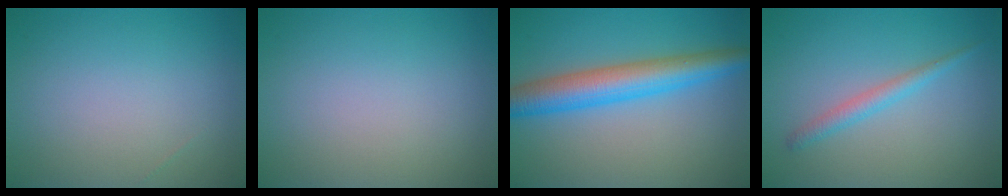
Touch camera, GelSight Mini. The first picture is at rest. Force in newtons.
{"total": 0.0}
{"total": 6.2, "press": 6.2, "slide": 0.1}
{"total": 1.8, "press": 1.8, "slide": 0.1}